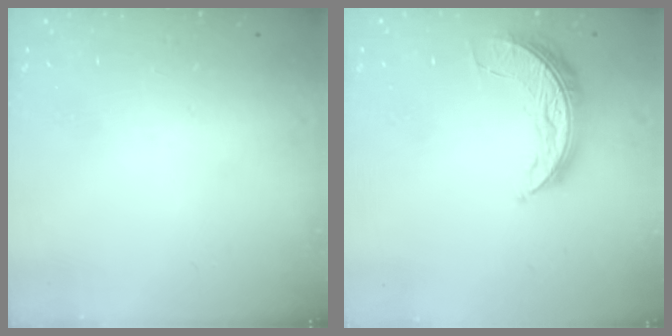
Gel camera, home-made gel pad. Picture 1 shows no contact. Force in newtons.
{"total": 7.6, "press": 7.6, "slide": 0.1}